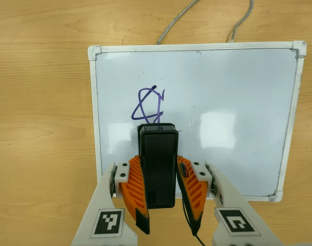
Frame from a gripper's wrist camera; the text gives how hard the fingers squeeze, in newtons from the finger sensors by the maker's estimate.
{"total": 6.1, "left": 5.1, "right": 7.1}